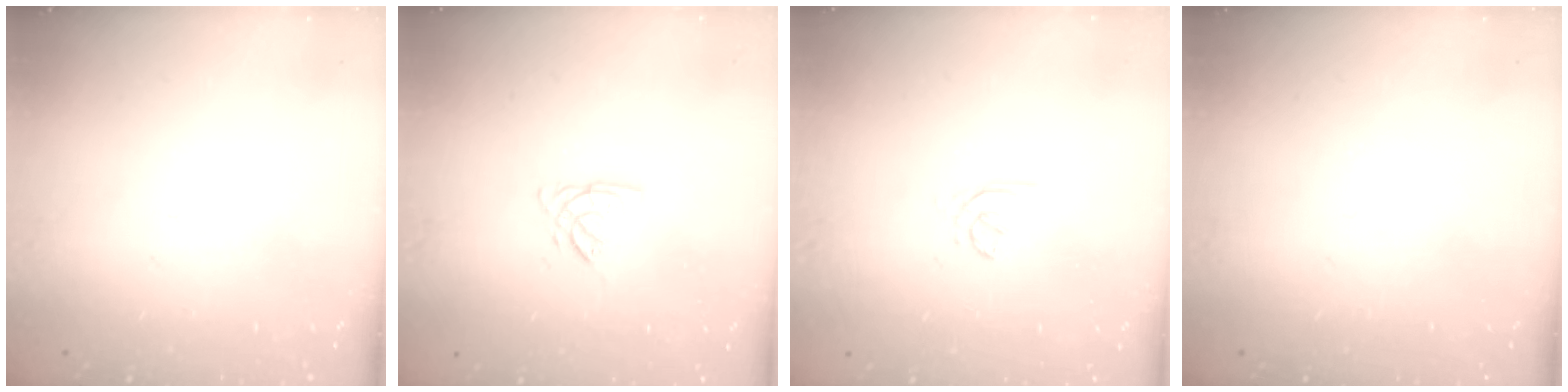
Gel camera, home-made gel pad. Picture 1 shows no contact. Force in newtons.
{"total": 3.1, "press": 3.1, "slide": 0.3}
{"total": 2.0, "press": 1.9, "slide": 0.5}
{"total": 0.0}